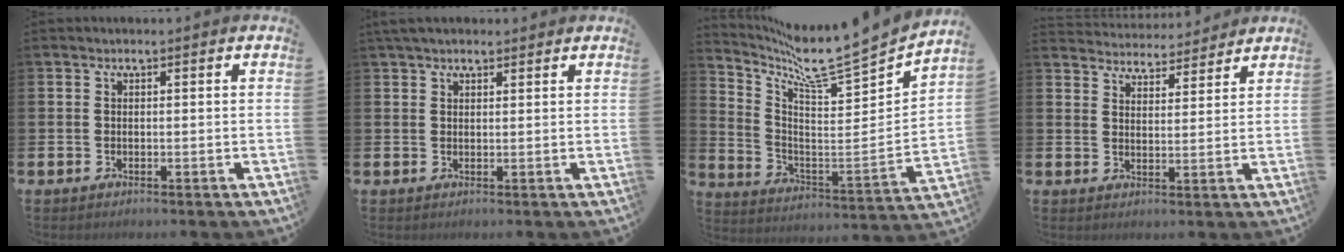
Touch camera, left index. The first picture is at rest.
{"total": 2.8, "force": [2.3, 1.0, 1.1], "torque": [-0.016, -0.001, 0.041]}
{"total": 8.8, "force": [8.3, 0.2, 3.1], "torque": [-0.082, -0.087, 0.126]}
{"total": 4.5, "force": [4.5, 0.7, -0.3], "torque": [-0.008, -0.032, 0.079]}